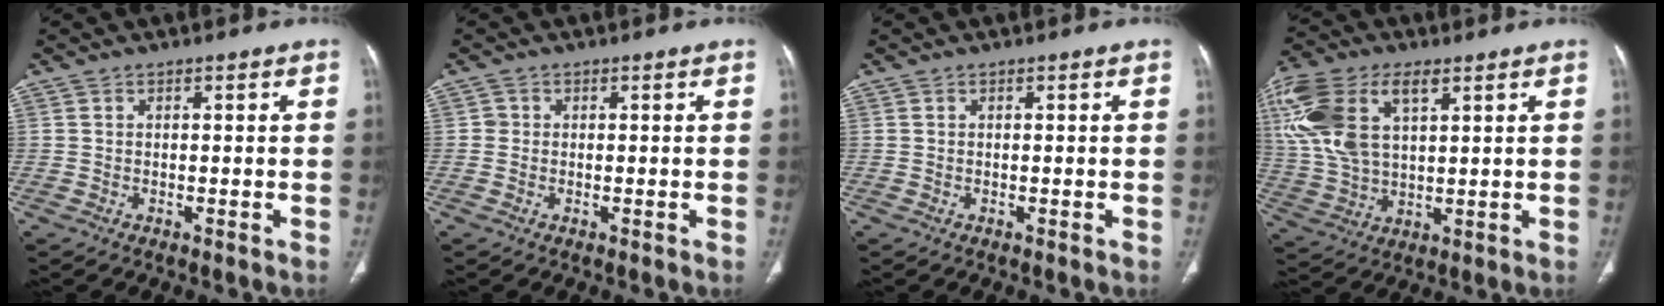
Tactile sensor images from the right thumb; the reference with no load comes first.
{"total": 1.0, "force": [0.0, 1.0, 0.2], "torque": [0.003, 0.003, -0.001]}
{"total": 0.0}
{"total": 17.7, "force": [6.7, 9.6, 13.3], "torque": [-0.297, 0.001, 0.128]}